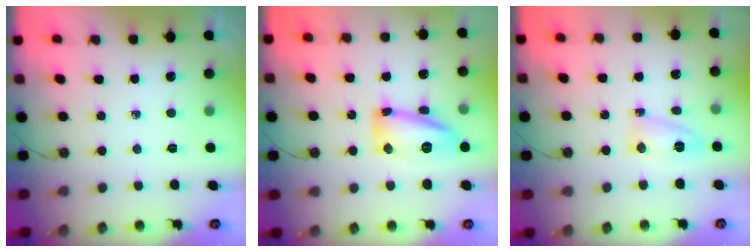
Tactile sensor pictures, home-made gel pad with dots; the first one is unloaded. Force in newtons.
{"total": 14.1, "press": 13.9, "slide": 2.4}
{"total": 5.2, "press": 5.1, "slide": 1.1}